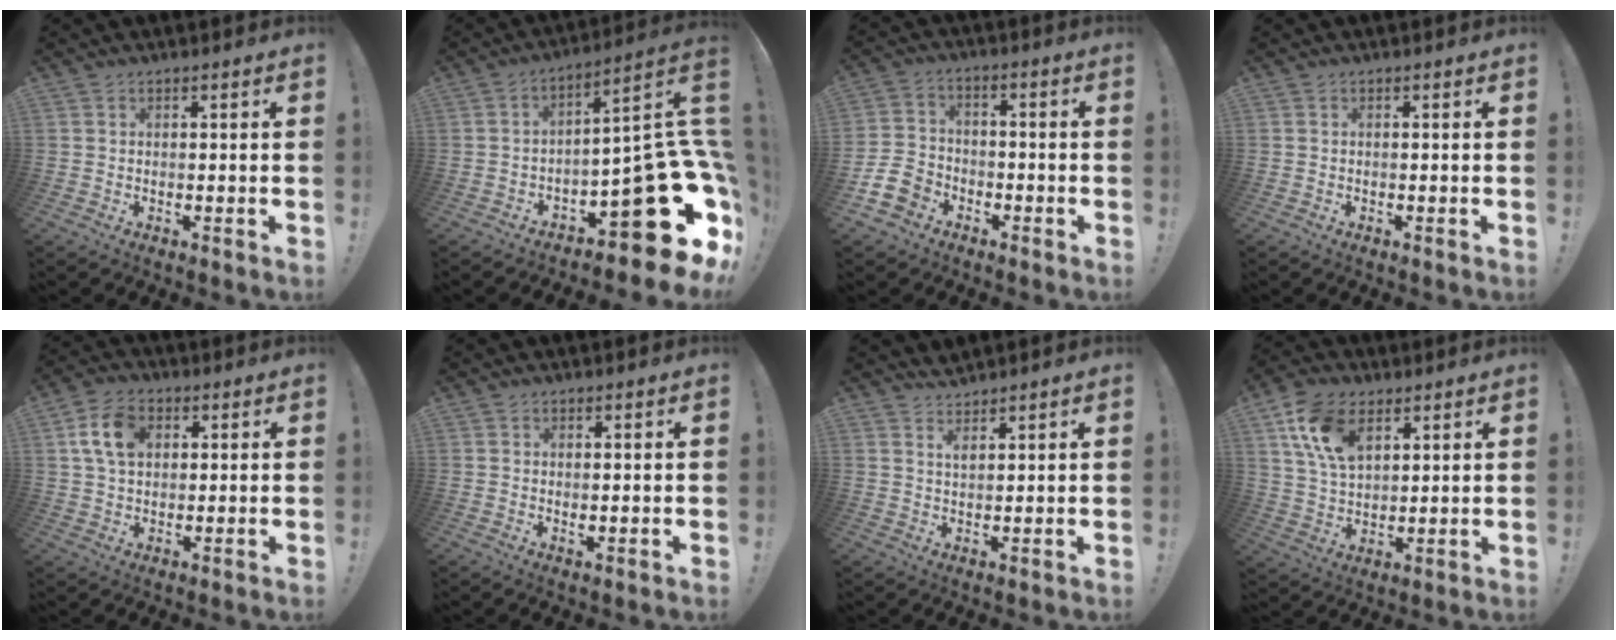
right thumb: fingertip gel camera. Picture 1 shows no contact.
{"total": 23.0, "force": [-8.3, 8.3, 19.8], "torque": [-0.232, 0.022, -0.124]}
{"total": 9.9, "force": [-5.9, 7.0, 3.8], "torque": [-0.077, 0.037, -0.109]}
{"total": 0.0}
{"total": 10.4, "force": [3.0, 7.1, 6.9], "torque": [-0.131, 0.015, 0.063]}
{"total": 0.8, "force": [0.3, 0.5, 0.5], "torque": [-0.001, -0.003, 0.003]}
{"total": 2.7, "force": [2.4, 0.8, 0.9], "torque": [-0.010, -0.017, 0.043]}
{"total": 14.1, "force": [6.8, 8.7, 8.7], "torque": [-0.153, -0.017, 0.131]}